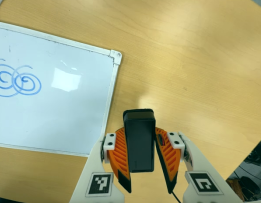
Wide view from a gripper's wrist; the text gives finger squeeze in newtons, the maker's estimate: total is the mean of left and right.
{"total": 8.0, "left": 6.7, "right": 9.3}